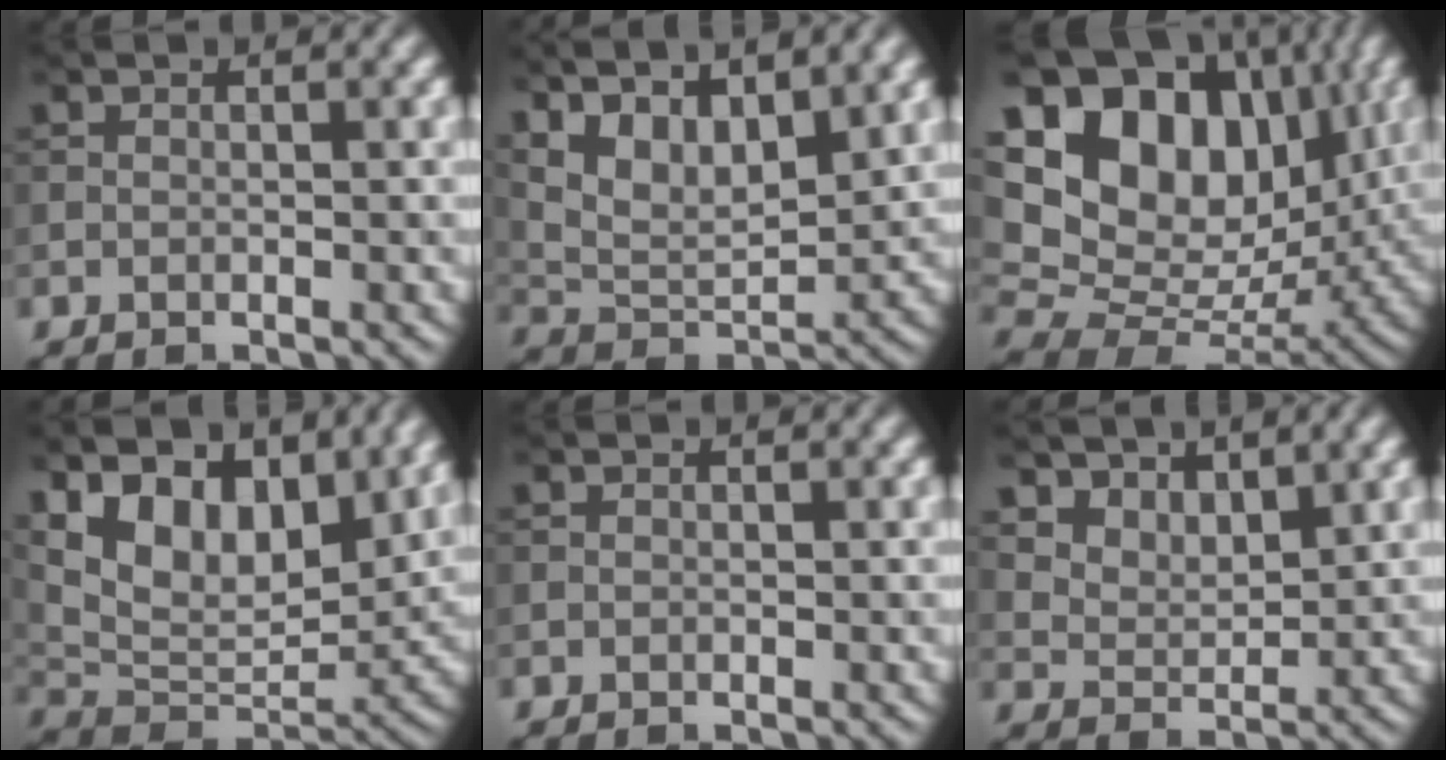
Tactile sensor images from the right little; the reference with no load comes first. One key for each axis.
{"total": 9.0, "fx": 5.1, "fy": 3.9, "fz": 6.3, "tx": -0.134, "ty": 0.015, "tz": 0.087}
{"total": 16.6, "fx": 5.8, "fy": 11.6, "fz": 10.3, "tx": -0.190, "ty": 0.042, "tz": 0.106}
{"total": 11.2, "fx": 5.6, "fy": 6.3, "fz": 7.3, "tx": -0.137, "ty": 0.004, "tz": 0.093}
{"total": 0.0}
{"total": 4.5, "fx": 3.5, "fy": 2.3, "fz": 1.7, "tx": -0.051, "ty": -0.017, "tz": 0.080}